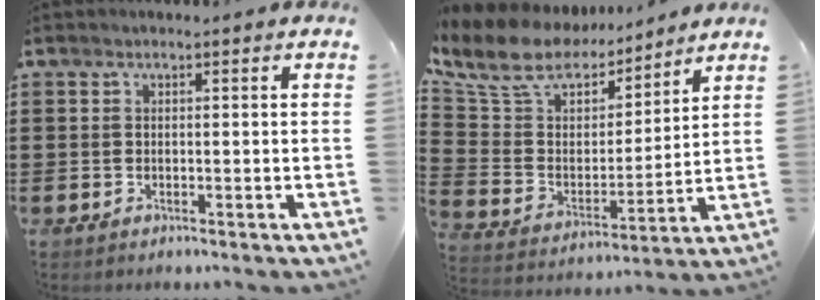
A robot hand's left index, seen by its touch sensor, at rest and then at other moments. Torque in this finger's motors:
{"motor_torque": [2.14, 0.00, 0.83, 0.21]}